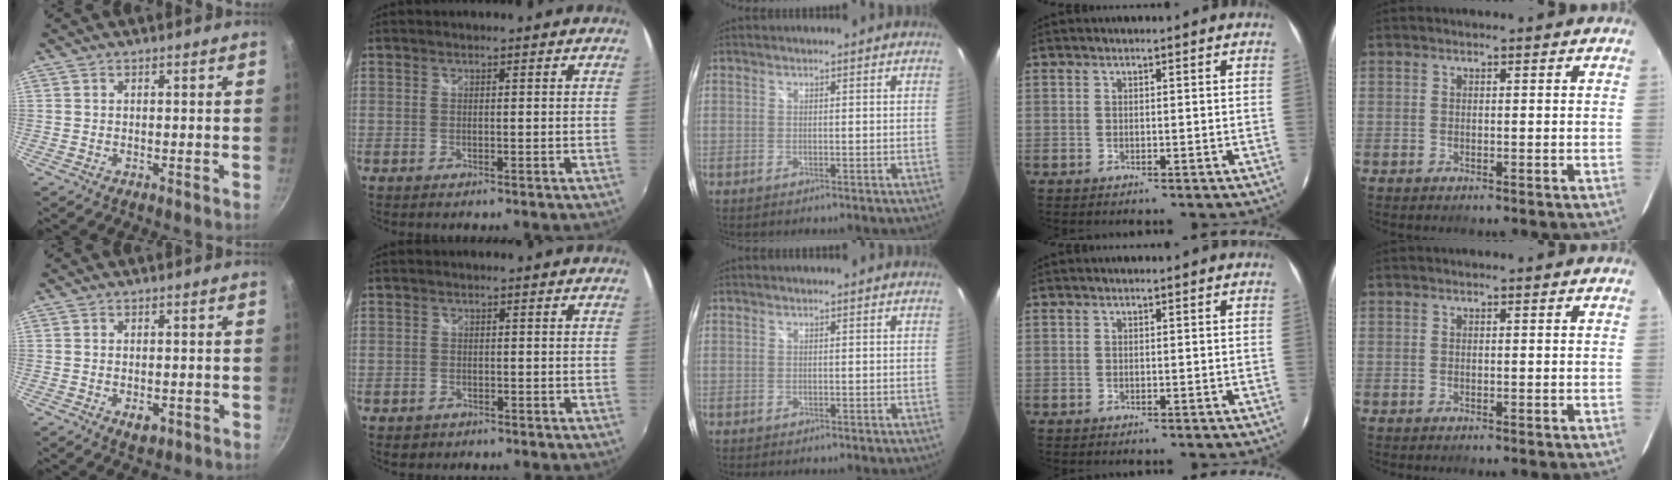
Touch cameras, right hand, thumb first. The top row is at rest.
{"thumb": {"total": 3.0, "force": [-1.0, 1.9, 2.1], "torque": [-0.029, -0.001, -0.011]}, "index": {"total": 2.3, "force": [-1.2, 1.8, 0.6], "torque": [-0.017, -0.002, -0.018]}}